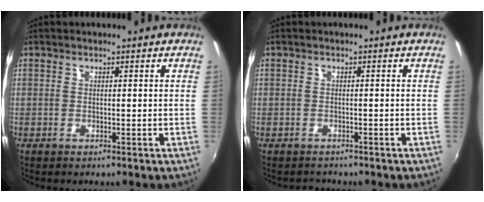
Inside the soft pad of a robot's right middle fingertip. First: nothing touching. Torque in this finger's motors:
{"motor_torque": [-0.68, 0.03, -0.13, -0.09]}